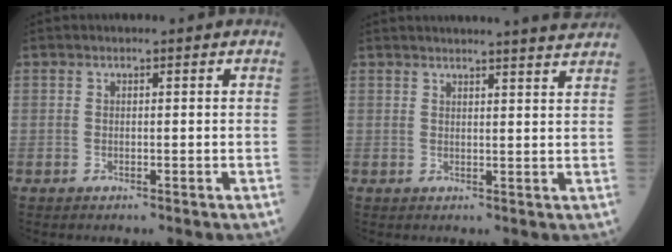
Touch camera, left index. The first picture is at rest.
{"total": 7.4, "force": [7.0, -1.0, 2.3], "torque": [-0.031, 0.004, 0.074]}